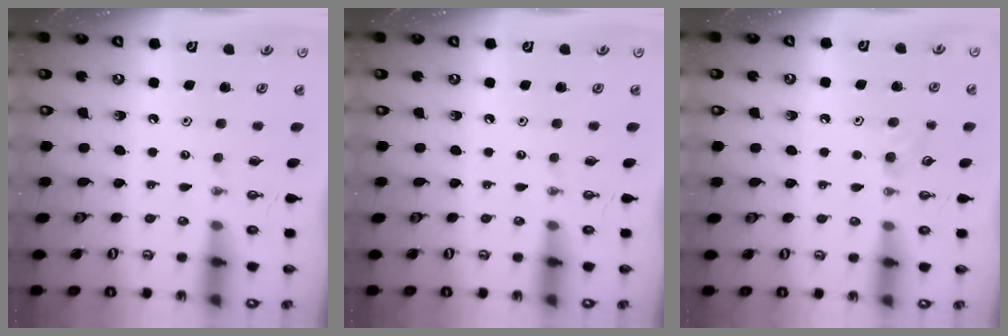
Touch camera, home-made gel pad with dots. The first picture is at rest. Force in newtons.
{"total": 0.0}
{"total": 4.3, "press": 4.1, "slide": 1.3}